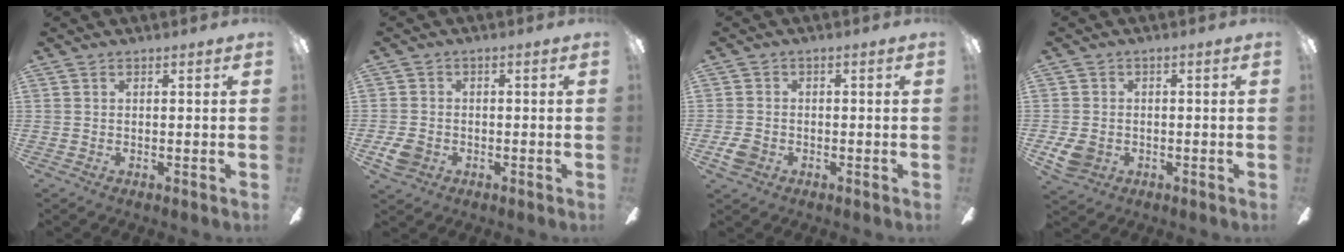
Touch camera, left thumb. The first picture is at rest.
{"total": 4.5, "force": [-2.0, 3.6, 1.8], "torque": [-0.046, 0.006, -0.038]}
{"total": 3.6, "force": [-1.8, 2.8, 1.3], "torque": [-0.031, 0.005, -0.034]}
{"total": 5.1, "force": [-1.6, 4.3, 2.3], "torque": [-0.065, 0.007, -0.031]}